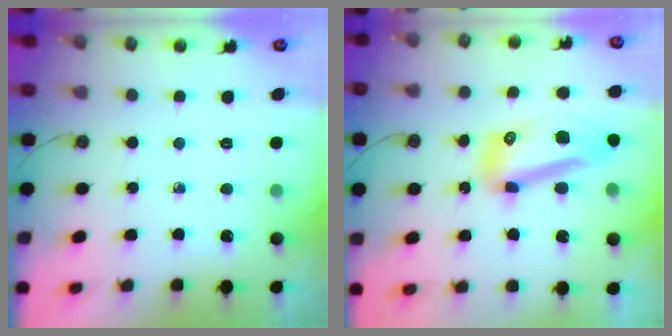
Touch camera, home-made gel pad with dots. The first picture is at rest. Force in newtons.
{"total": 12.8, "press": 12.7, "slide": 1.8}